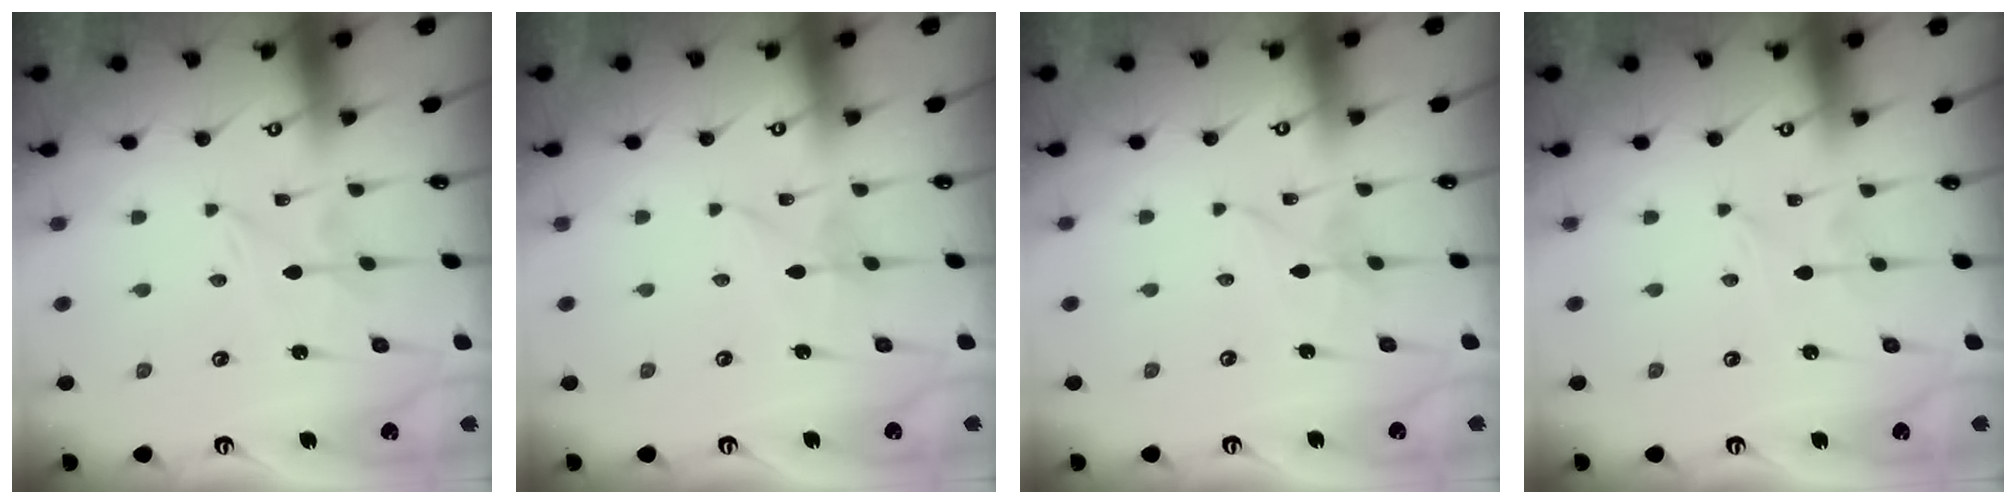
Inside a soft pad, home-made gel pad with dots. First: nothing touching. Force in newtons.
{"total": 1.6, "press": 1.5, "slide": 0.2}
{"total": 1.9, "press": 1.9, "slide": 0.3}
{"total": 0.0}